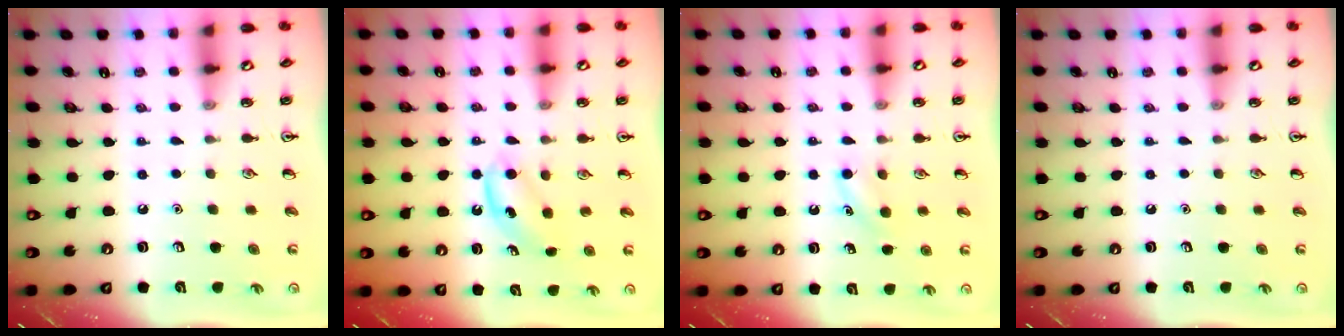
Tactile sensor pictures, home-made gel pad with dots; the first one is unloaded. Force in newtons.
{"total": 5.6, "press": 5.4, "slide": 1.4}
{"total": 4.5, "press": 4.2, "slide": 1.4}
{"total": 0.0}